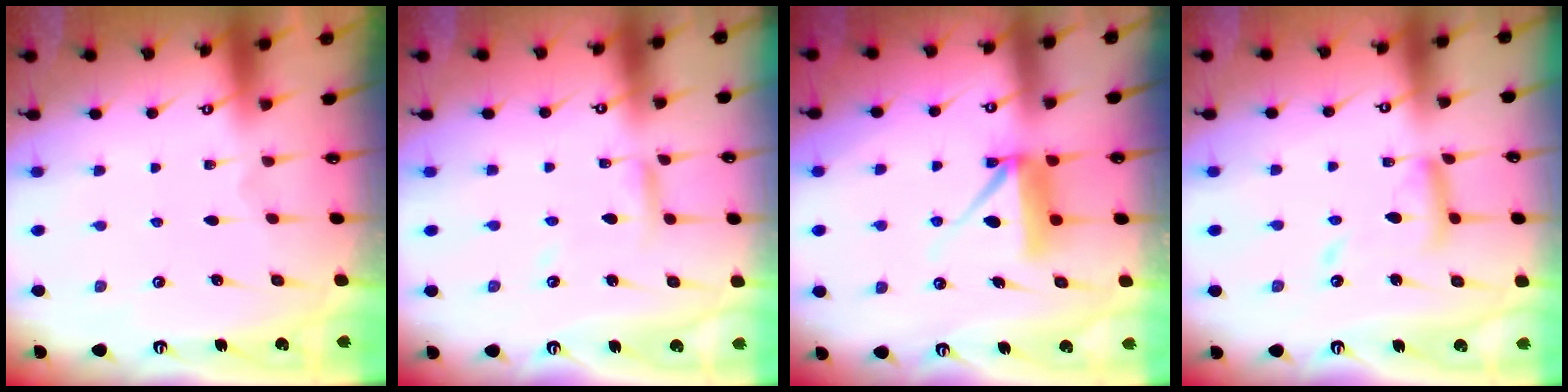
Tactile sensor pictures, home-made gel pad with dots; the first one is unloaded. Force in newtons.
{"total": 5.9, "press": 5.9, "slide": 0.5}
{"total": 9.0, "press": 9.0, "slide": 0.7}
{"total": 12.4, "press": 12.3, "slide": 1.1}